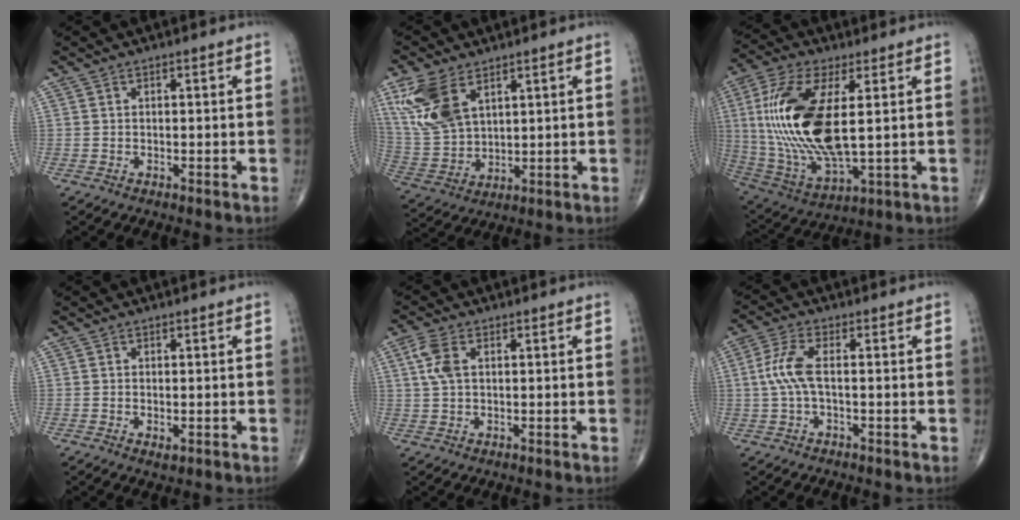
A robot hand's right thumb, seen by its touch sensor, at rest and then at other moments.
{"total": 12.2, "force": [6.1, 6.7, 8.1], "torque": [-0.172, -0.016, 0.138]}
{"total": 22.0, "force": [2.7, 9.0, 19.9], "torque": [-0.429, -0.020, 0.057]}
{"total": 1.4, "force": [-0.3, 0.7, 1.1], "torque": [-0.022, -0.002, -0.002]}
{"total": 4.8, "force": [1.3, 2.6, 3.9], "torque": [-0.097, 0.010, 0.025]}
{"total": 6.0, "force": [0.0, 2.1, 5.6], "torque": [-0.142, 0.014, -0.005]}